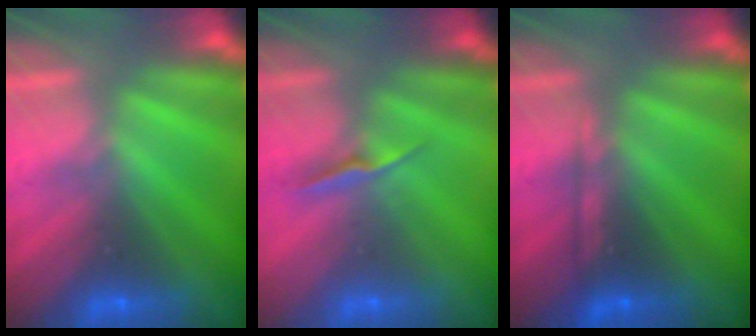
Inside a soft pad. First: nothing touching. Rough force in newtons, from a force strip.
{"total": 1.3}
{"total": 2.1}